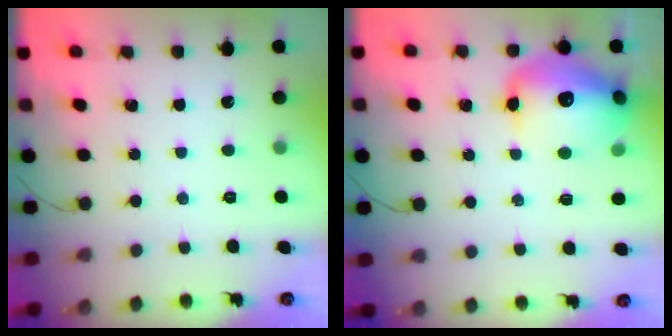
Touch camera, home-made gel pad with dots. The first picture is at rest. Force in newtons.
{"total": 17.3, "press": 17.0, "slide": 3.0}